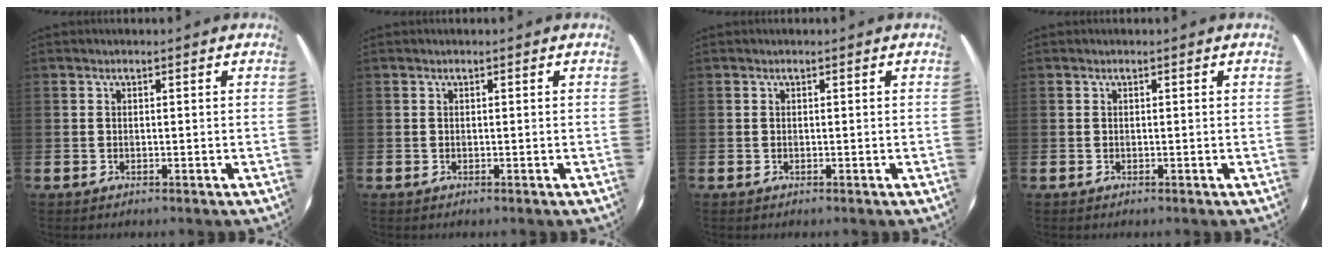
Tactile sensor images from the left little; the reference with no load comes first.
{"total": 0.0}
{"total": 0.0}
{"total": 0.0}